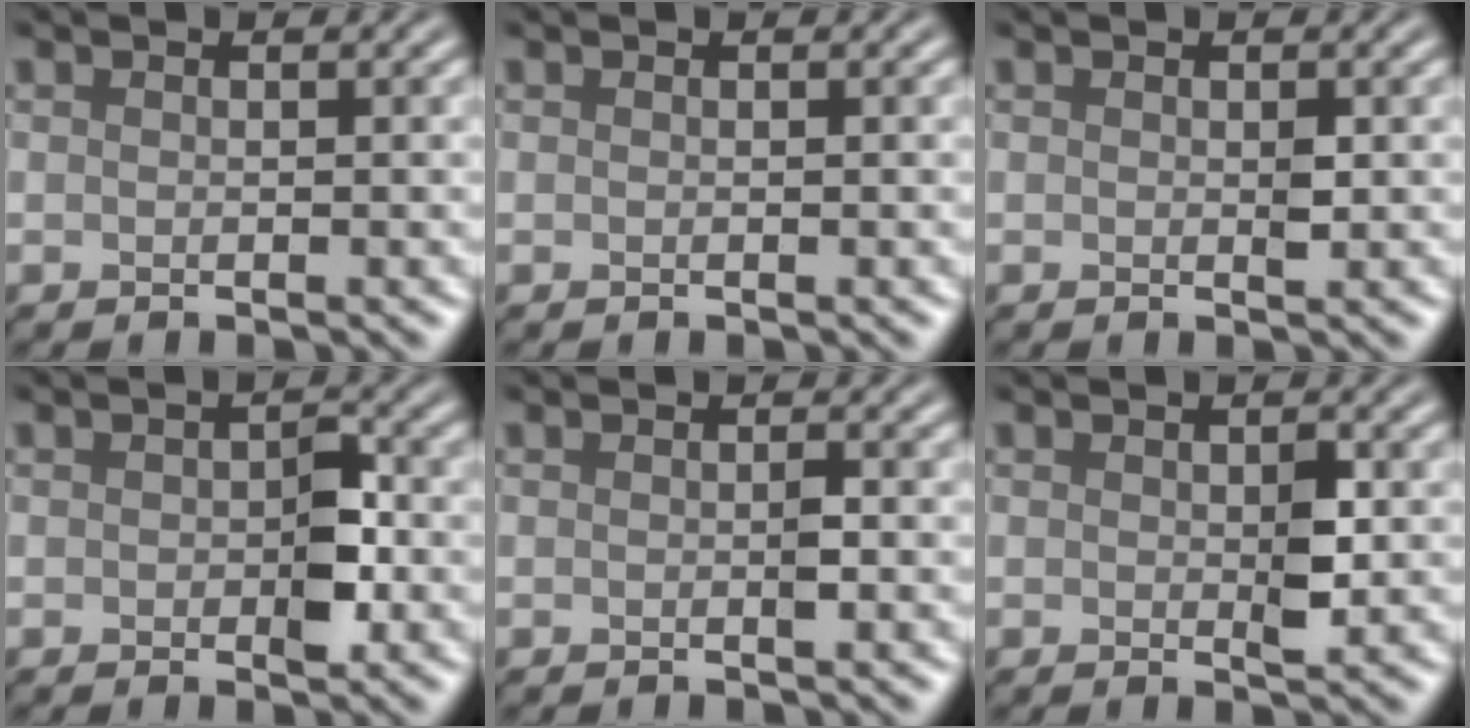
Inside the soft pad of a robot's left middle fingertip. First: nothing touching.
{"total": 0.0}
{"total": 0.8, "force": [0.0, 0.3, 0.7], "torque": [-0.011, -0.003, 0.000]}
{"total": 2.8, "force": [-0.3, 1.4, 2.4], "torque": [-0.033, 0.000, -0.006]}
{"total": 0.8, "force": [-0.1, 0.1, 0.8], "torque": [-0.014, 0.000, 0.000]}
{"total": 1.9, "force": [0.0, 0.8, 1.7], "torque": [-0.028, -0.003, 0.002]}